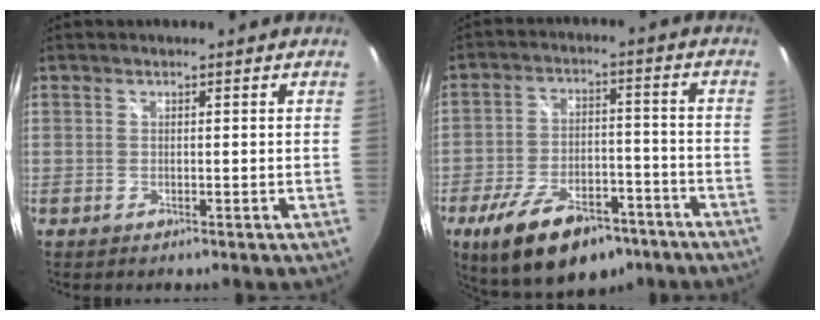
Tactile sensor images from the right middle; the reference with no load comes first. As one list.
[{"total": 17.2, "force": [-11.2, 8.0, 10.4], "torque": [-0.200, -0.011, -0.168]}]